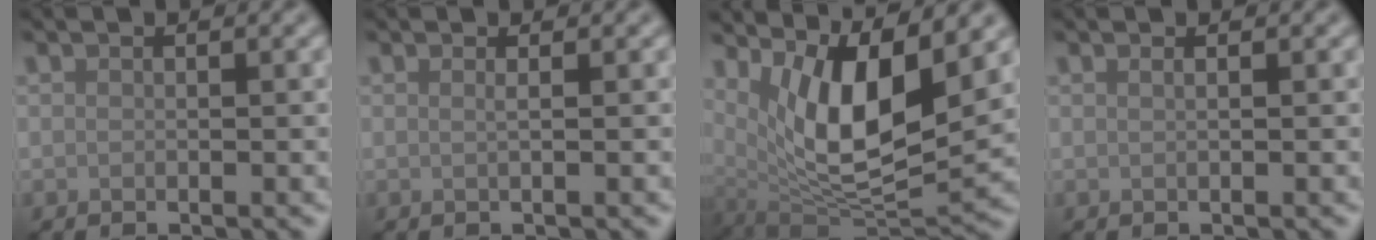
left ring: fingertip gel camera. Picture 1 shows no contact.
{"total": 0.8, "force": [0.1, 0.3, 0.7], "torque": [-0.007, -0.002, -0.005]}
{"total": 10.6, "force": [4.1, 3.4, 9.1], "torque": [-0.160, -0.011, 0.081]}
{"total": 0.7, "force": [0.3, 0.3, 0.6], "torque": [-0.005, -0.001, -0.001]}